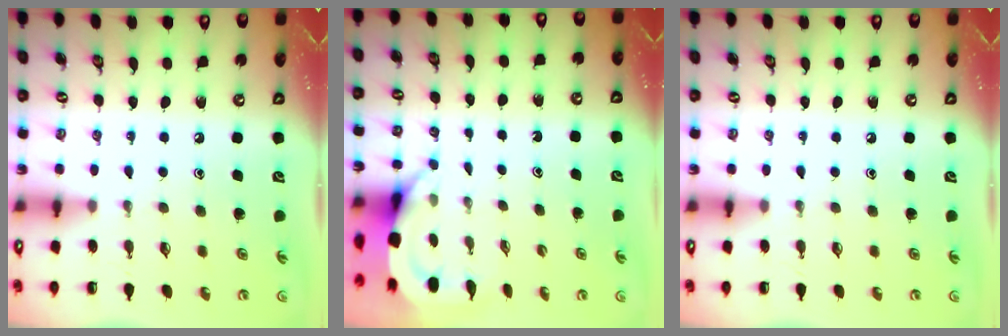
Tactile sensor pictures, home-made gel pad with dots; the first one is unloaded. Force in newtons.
{"total": 3.9, "press": 3.9, "slide": 0.2}
{"total": 0.0}